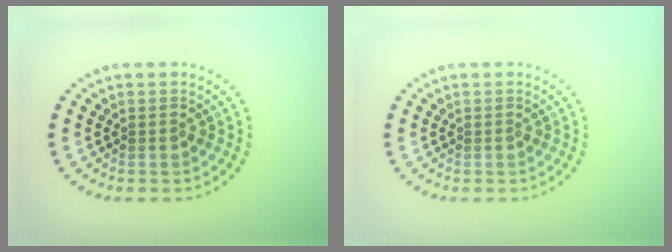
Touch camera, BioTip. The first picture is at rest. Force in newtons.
{"total": 0.0}